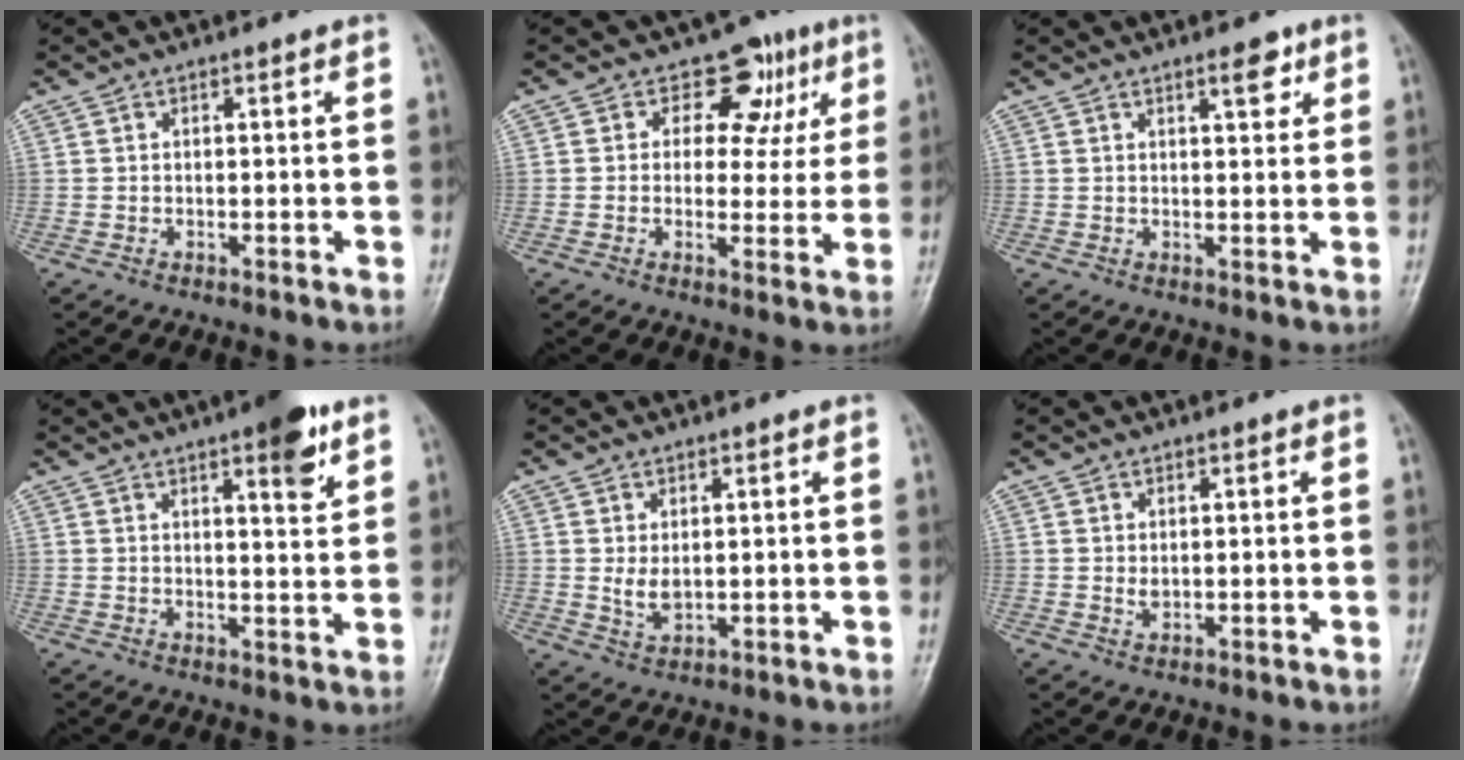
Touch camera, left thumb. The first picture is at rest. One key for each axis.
{"total": 9.2, "fx": 3.9, "fy": 7.0, "fz": 4.5, "tx": -0.001, "ty": -0.003, "tz": 0.046}
{"total": 3.7, "fx": 2.2, "fy": 1.5, "fz": 2.5, "tx": -0.021, "ty": -0.010, "tz": 0.029}
{"total": 7.7, "fx": 4.5, "fy": 2.0, "fz": 5.9, "tx": -0.070, "ty": -0.022, "tz": 0.059}
{"total": 3.4, "fx": 0.7, "fy": 2.1, "fz": 2.6, "tx": -0.038, "ty": -0.012, "tz": 0.019}
{"total": 1.6, "fx": 0.4, "fy": 1.1, "fz": 1.1, "tx": -0.014, "ty": -0.005, "tz": 0.010}